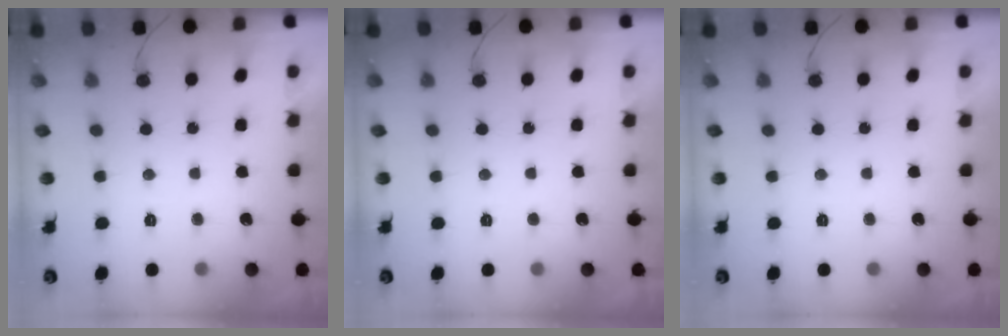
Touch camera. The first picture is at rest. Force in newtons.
{"total": 0.0}
{"total": 0.0}